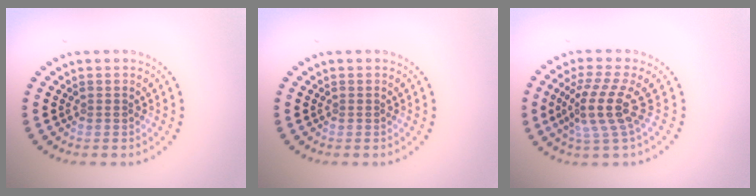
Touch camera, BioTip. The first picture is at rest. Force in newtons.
{"total": 0.0}
{"total": 4.1, "press": 2.9, "slide": 2.9}